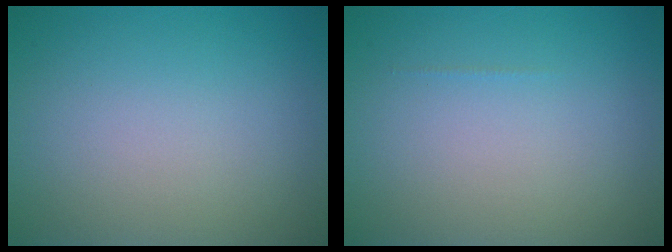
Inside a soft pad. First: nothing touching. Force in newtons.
{"total": 0.0}